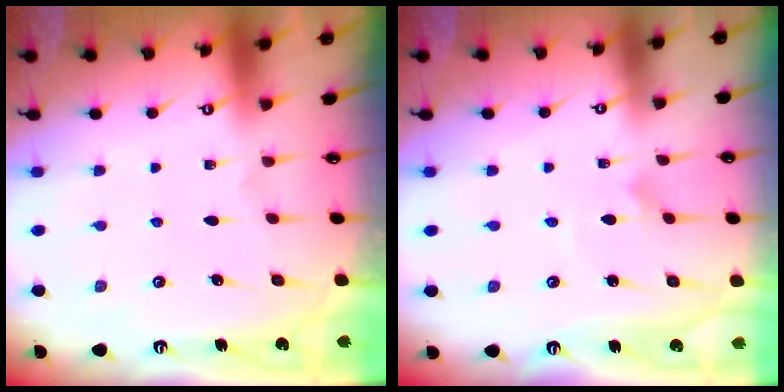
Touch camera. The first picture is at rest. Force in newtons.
{"total": 2.0, "press": 2.0, "slide": 0.1}